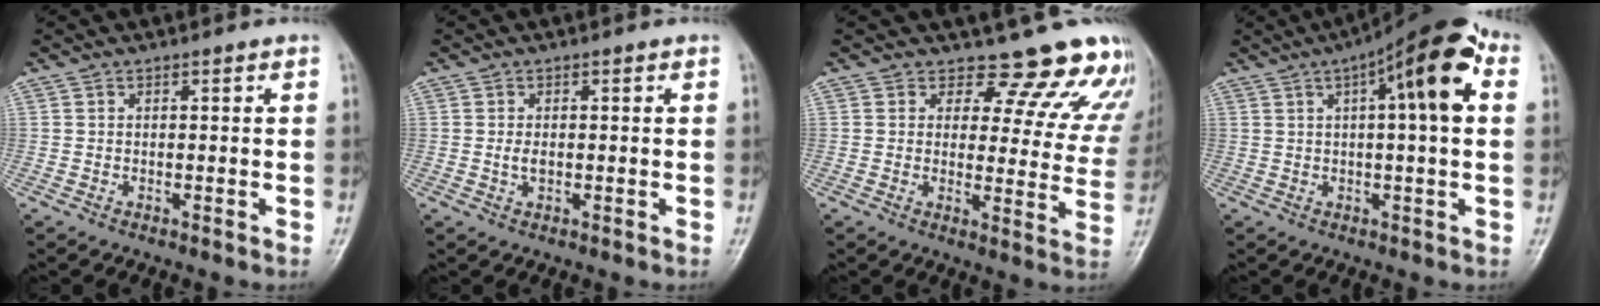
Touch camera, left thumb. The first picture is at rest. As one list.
[{"total": 1.7, "force": [-0.1, 1.0, 1.4], "torque": [-0.026, -0.002, -0.004]}, {"total": 14.9, "force": [13.5, 5.5, 2.7], "torque": [0.024, -0.106, 0.136]}, {"total": 13.9, "force": [4.2, 3.7, 12.8], "torque": [-0.173, 0.025, 0.051]}]